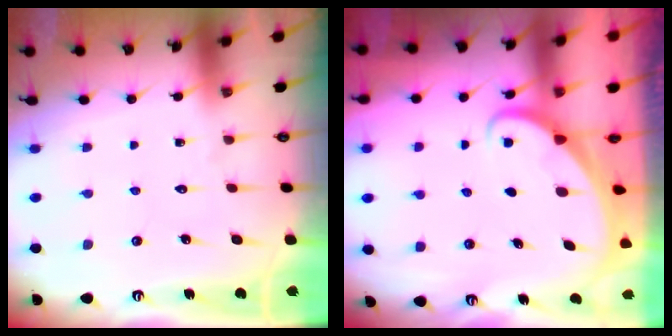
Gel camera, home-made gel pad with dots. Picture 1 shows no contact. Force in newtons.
{"total": 1.6, "press": 1.6, "slide": 0.0}